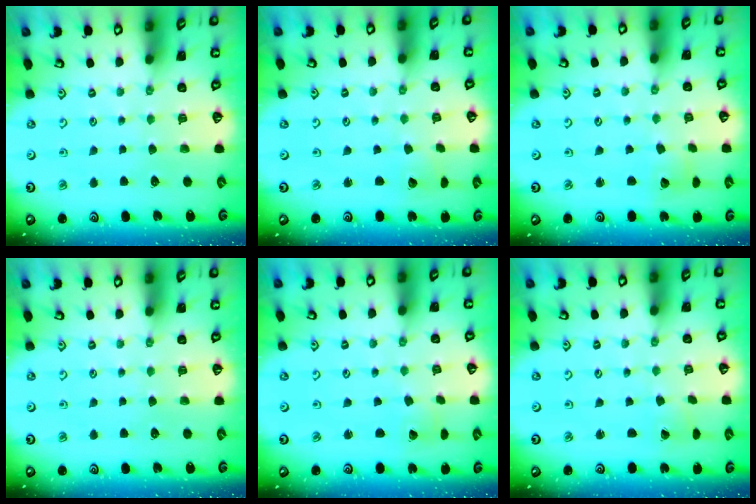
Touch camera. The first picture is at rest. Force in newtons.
{"total": 2.4, "press": 2.4, "slide": 0.2}
{"total": 2.4, "press": 2.4, "slide": 0.3}
{"total": 0.0}
{"total": 2.0, "press": 2.0, "slide": 0.1}
{"total": 0.8, "press": 0.7, "slide": 0.1}